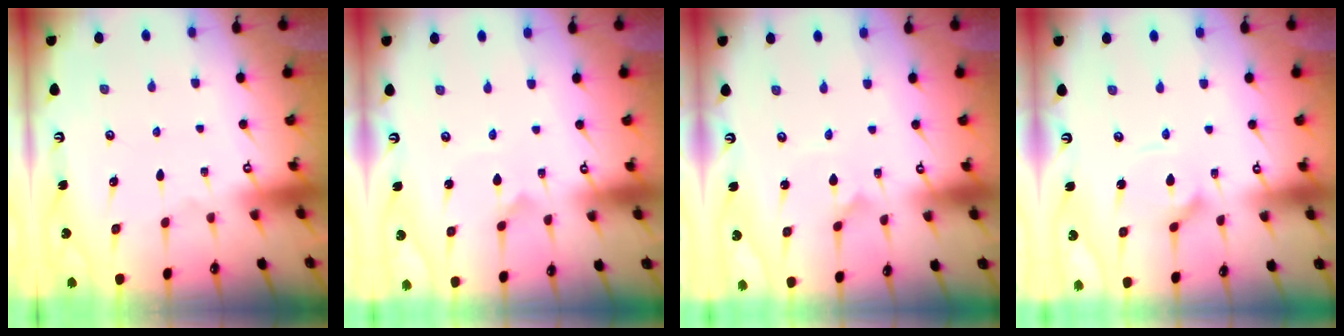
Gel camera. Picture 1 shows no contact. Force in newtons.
{"total": 0.6, "press": 0.5, "slide": 0.1}
{"total": 0.6, "press": 0.6, "slide": 0.1}
{"total": 7.0, "press": 7.0, "slide": 0.5}